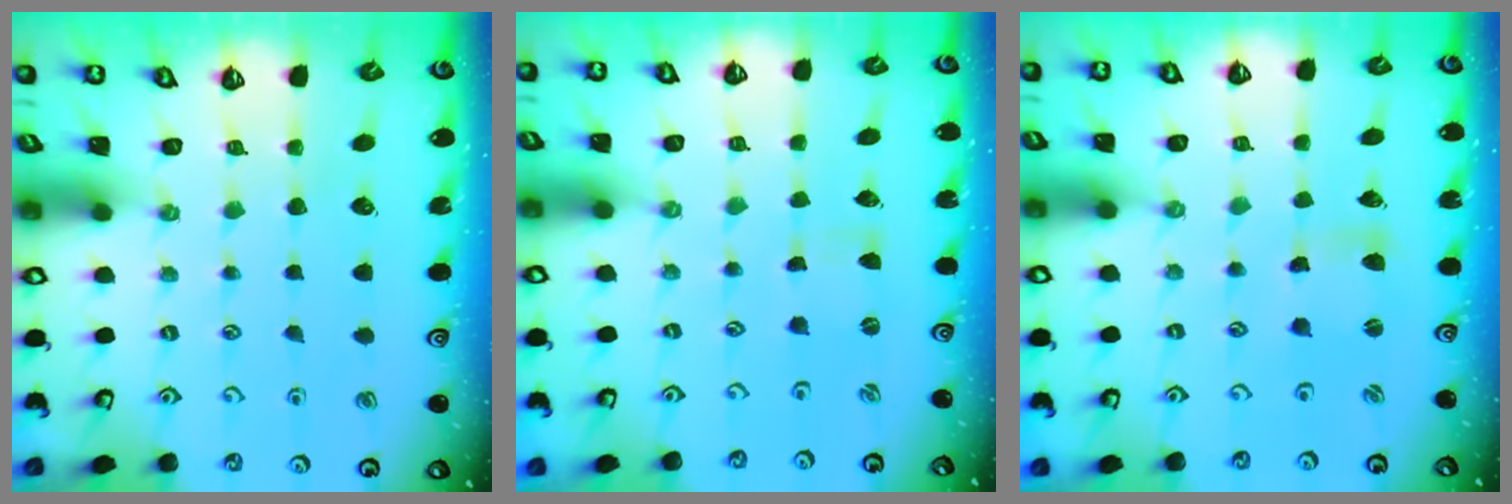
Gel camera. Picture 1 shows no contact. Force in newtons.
{"total": 0.0}
{"total": 2.3, "press": 2.2, "slide": 0.3}